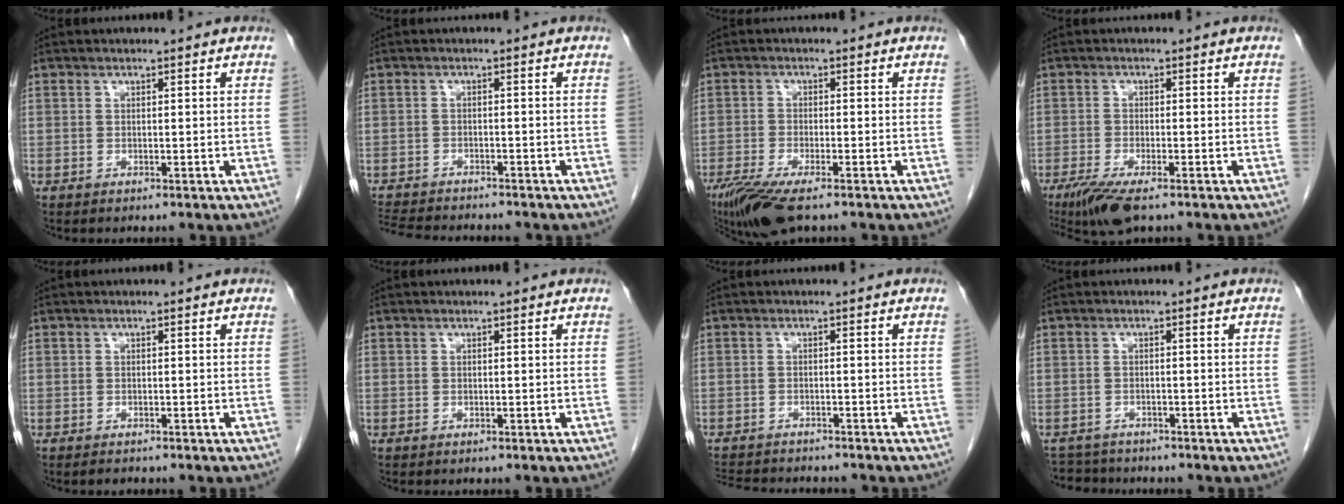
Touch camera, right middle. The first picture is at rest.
{"total": 9.7, "force": [-8.9, 2.0, 3.4], "torque": [-0.067, -0.005, -0.134]}
{"total": 8.2, "force": [-5.8, 1.6, 5.6], "torque": [-0.100, -0.020, -0.099]}
{"total": 6.1, "force": [-4.2, 1.1, 4.3], "torque": [-0.079, -0.016, -0.072]}
{"total": 0.7, "force": [-0.7, 0.2, 0.2], "torque": [-0.007, -0.001, -0.009]}
{"total": 0.0}
{"total": 8.9, "force": [-8.2, 2.1, 2.8], "torque": [-0.053, -0.003, -0.117]}
{"total": 4.1, "force": [-3.9, 1.4, -0.3], "torque": [0.005, -0.007, -0.063]}